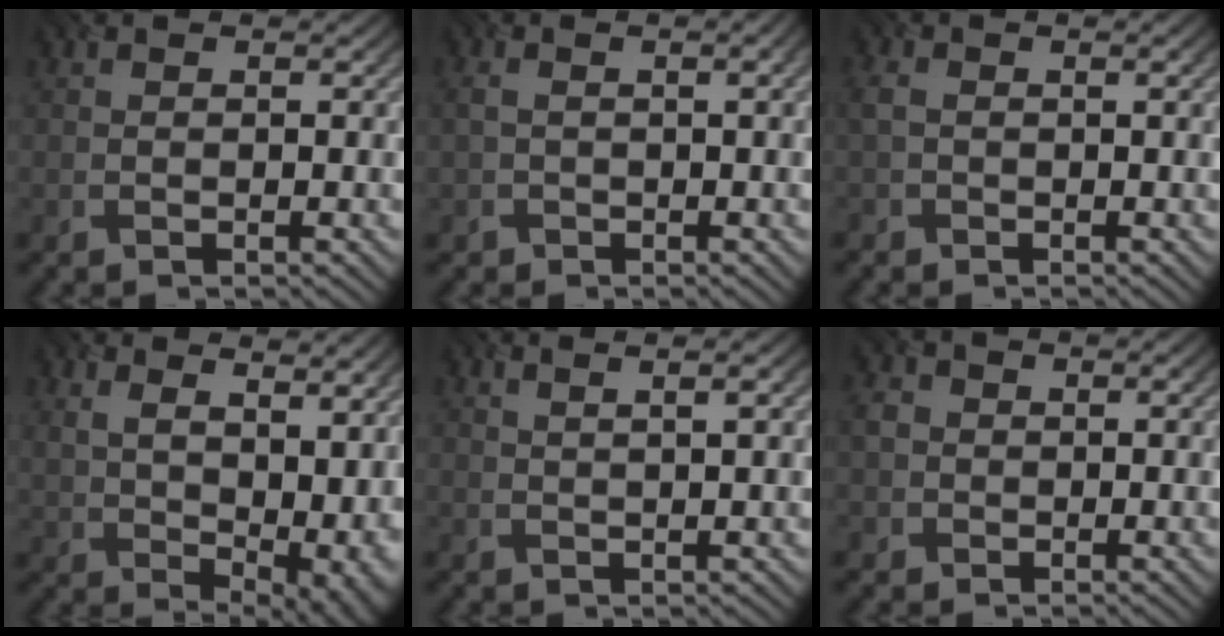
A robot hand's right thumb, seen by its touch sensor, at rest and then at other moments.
{"total": 3.3, "force": [0.6, 1.6, 2.8], "torque": [-0.056, 0.005, 0.012]}
{"total": 2.4, "force": [0.2, 1.4, 1.9], "torque": [-0.046, 0.003, 0.001]}
{"total": 14.5, "force": [5.1, 7.5, 11.3], "torque": [-0.172, 0.013, 0.107]}
{"total": 3.0, "force": [1.6, 0.5, 2.5], "torque": [-0.031, 0.009, 0.018]}
{"total": 3.0, "force": [0.1, 2.8, 1.0], "torque": [-0.035, 0.006, -0.005]}